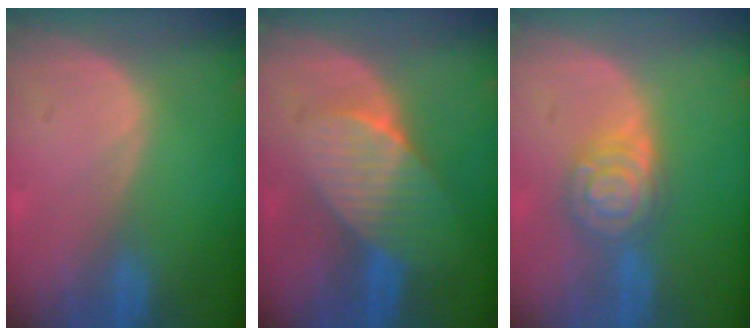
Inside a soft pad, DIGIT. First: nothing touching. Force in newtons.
{"total": 7.5, "press": 6.7, "slide": 3.4}
{"total": 6.6, "press": 6.5, "slide": 0.5}